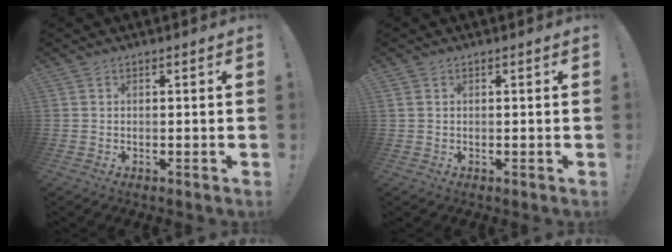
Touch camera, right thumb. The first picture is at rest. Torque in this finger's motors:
{"motor_torque": [-0.03, -0.16, -0.27, 0.06, 0.05]}